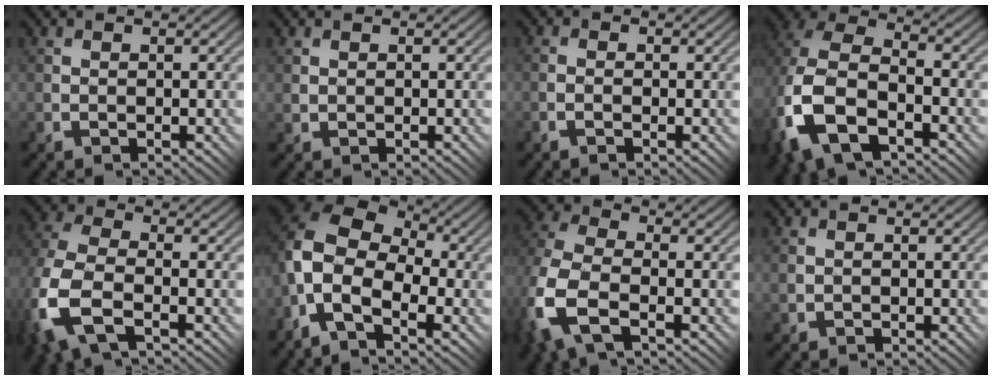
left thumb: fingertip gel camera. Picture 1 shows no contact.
{"total": 0.8, "force": [0.4, 0.7, 0.3], "torque": [-0.011, -0.002, 0.009]}
{"total": 1.0, "force": [-0.5, 0.7, 0.5], "torque": [-0.001, 0.002, -0.013]}
{"total": 13.6, "force": [-4.9, 8.8, 9.2], "torque": [-0.237, -0.035, -0.087]}
{"total": 11.9, "force": [-4.5, 7.1, 8.5], "torque": [-0.241, -0.029, -0.083]}
{"total": 12.5, "force": [-3.0, 8.4, 8.7], "torque": [-0.194, -0.017, -0.051]}
{"total": 10.7, "force": [-4.0, 6.3, 7.7], "torque": [-0.221, -0.021, -0.077]}
{"total": 1.2, "force": [0.2, 1.1, 0.4], "torque": [-0.013, -0.004, 0.004]}